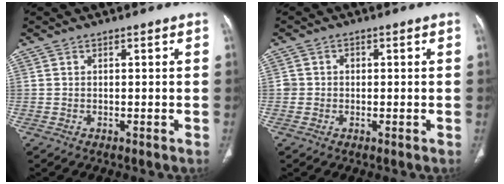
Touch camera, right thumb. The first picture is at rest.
{"total": 2.1, "force": [-0.1, 2.0, 0.5], "torque": [0.006, 0.009, -0.002]}